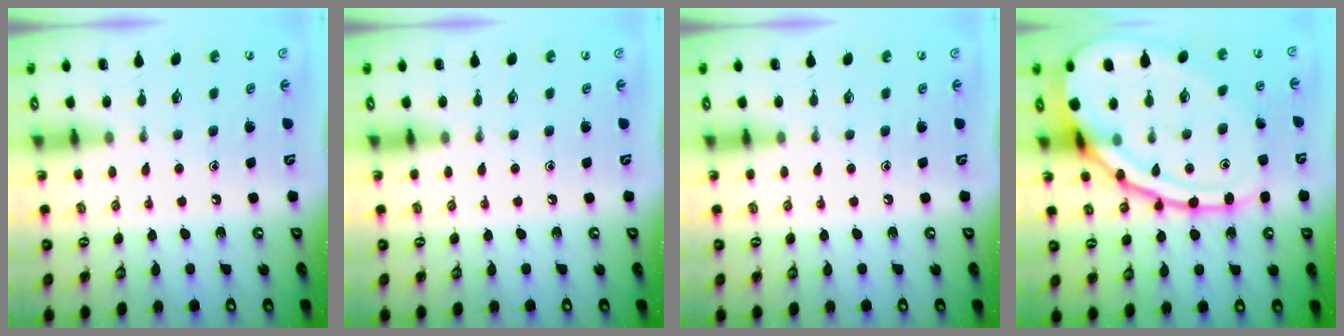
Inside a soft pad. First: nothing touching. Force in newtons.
{"total": 0.0}
{"total": 0.0}
{"total": 21.9, "press": 21.8, "slide": 1.8}